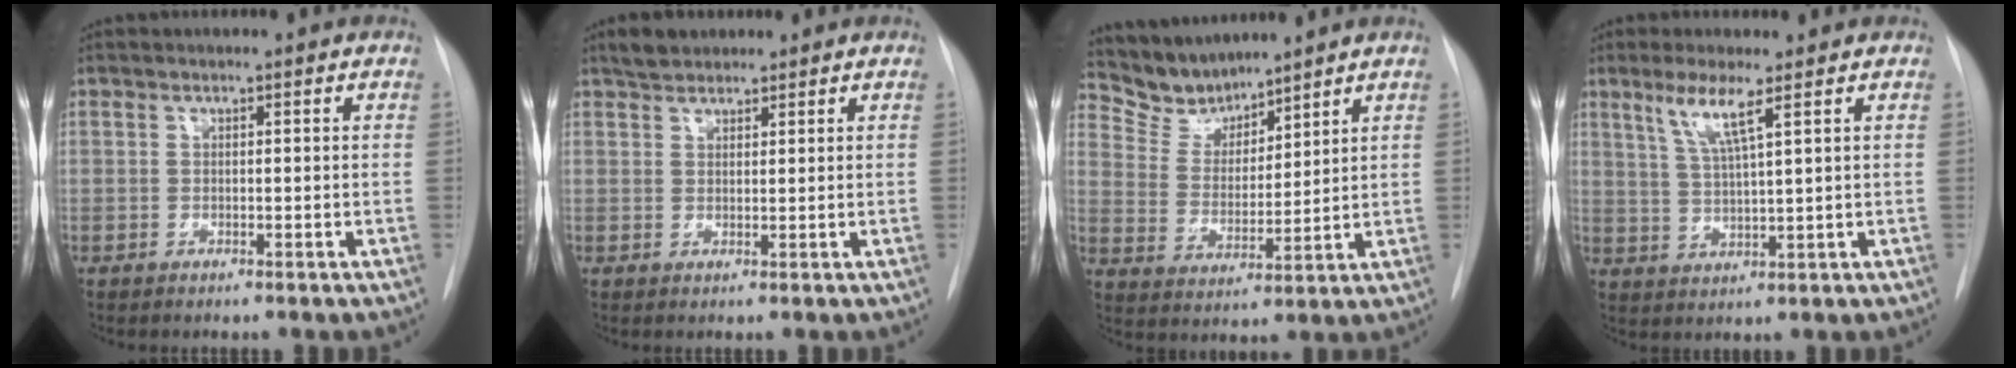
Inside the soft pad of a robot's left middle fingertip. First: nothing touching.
{"total": 3.0, "force": [2.5, 1.3, 0.8], "torque": [-0.018, 0.010, 0.042]}
{"total": 7.6, "force": [7.3, 2.0, 0.3], "torque": [-0.012, 0.005, 0.154]}
{"total": 5.6, "force": [3.1, -0.3, 4.7], "torque": [-0.095, -0.007, 0.062]}